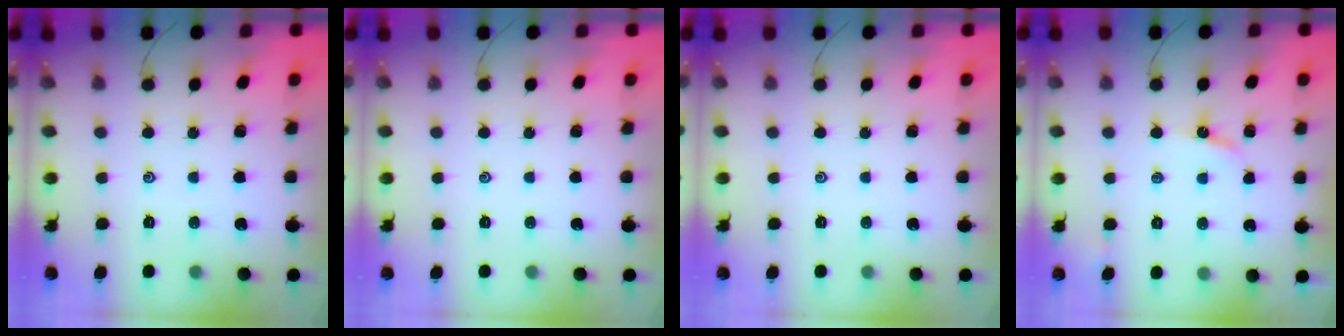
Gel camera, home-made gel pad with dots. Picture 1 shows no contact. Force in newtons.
{"total": 0.0}
{"total": 0.0}
{"total": 4.5, "press": 4.4, "slide": 0.5}